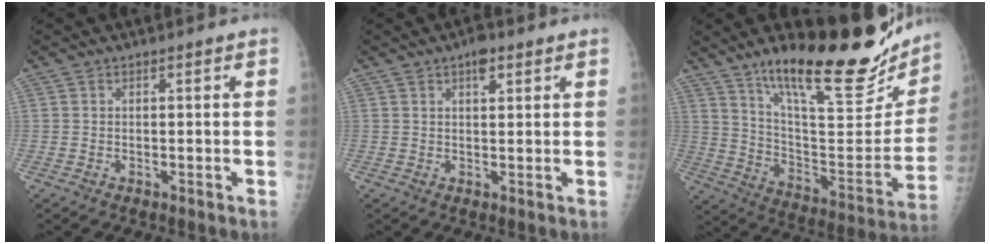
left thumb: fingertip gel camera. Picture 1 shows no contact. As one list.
[{"total": 3.1, "force": [1.8, 1.4, 2.0], "torque": [-0.020, -0.006, 0.026]}, {"total": 28.5, "force": [20.3, 7.5, 18.6], "torque": [-0.242, -0.099, 0.312]}]